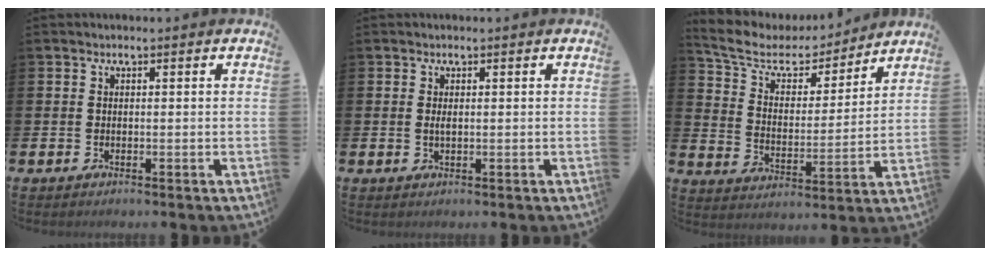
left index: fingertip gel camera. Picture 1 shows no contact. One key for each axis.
{"total": 0.7, "fx": 0.2, "fy": 0.2, "fz": 0.6, "tx": -0.010, "ty": 0.000, "tz": 0.004}
{"total": 6.8, "fx": 5.8, "fy": 3.1, "fz": 1.7, "tx": -0.074, "ty": -0.036, "tz": 0.097}